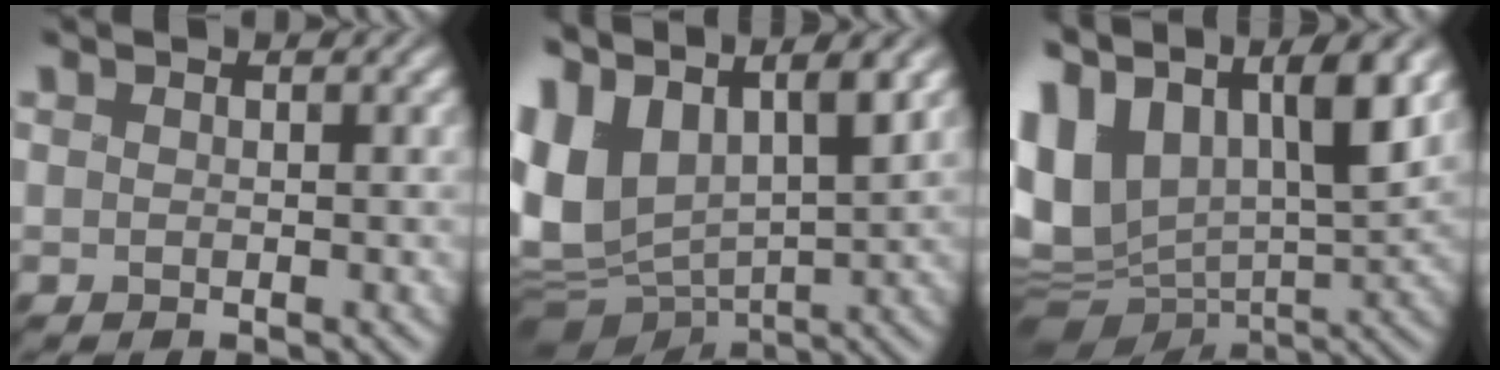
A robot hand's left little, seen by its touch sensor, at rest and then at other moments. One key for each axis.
{"total": 11.8, "fx": 3.2, "fy": 7.0, "fz": 9.0, "tx": -0.205, "ty": -0.010, "tz": 0.059}
{"total": 13.6, "fx": 4.0, "fy": 7.9, "fz": 10.3, "tx": -0.234, "ty": 0.003, "tz": 0.073}